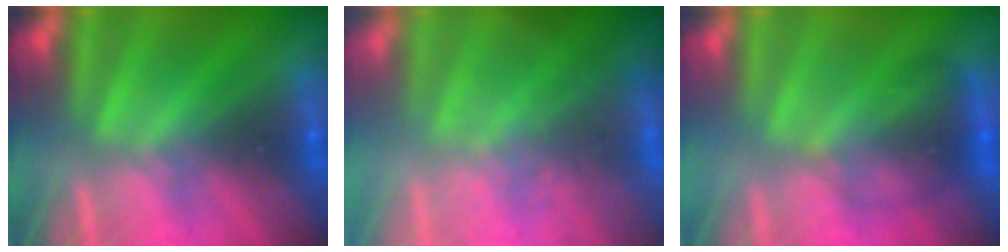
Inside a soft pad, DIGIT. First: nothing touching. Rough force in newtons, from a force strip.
{"total": 6.9}
{"total": 2.0}